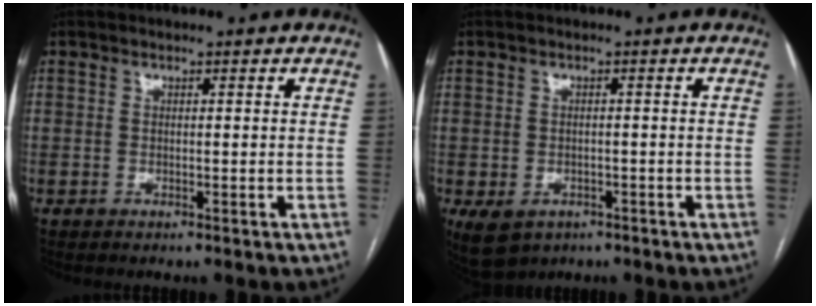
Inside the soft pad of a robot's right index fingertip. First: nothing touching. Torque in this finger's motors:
{"motor_torque": [0.51, -0.39, 0.37, 0.08]}